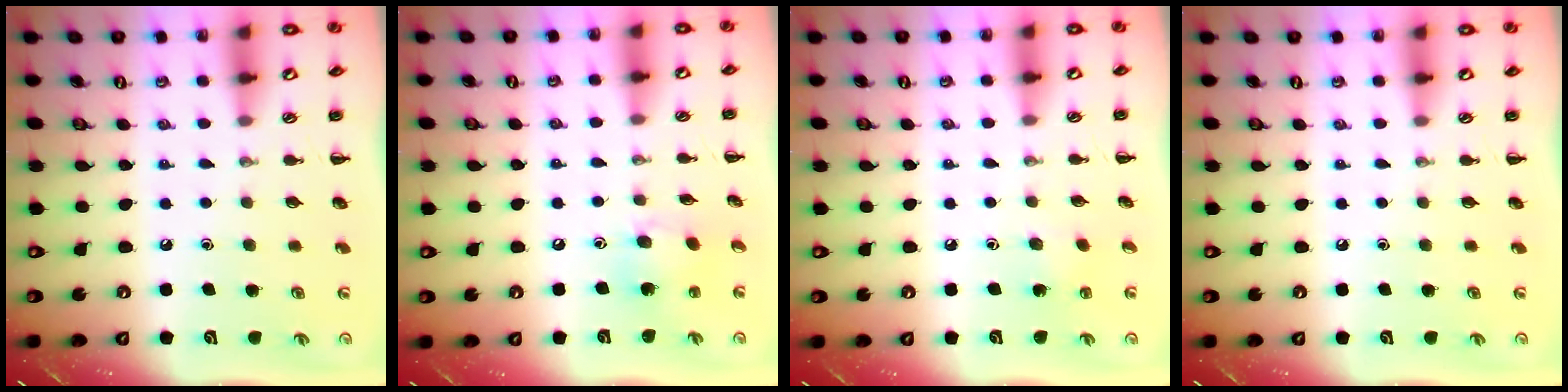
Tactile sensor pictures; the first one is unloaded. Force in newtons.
{"total": 9.0, "press": 8.8, "slide": 2.1}
{"total": 2.7, "press": 2.6, "slide": 0.9}
{"total": 0.0}